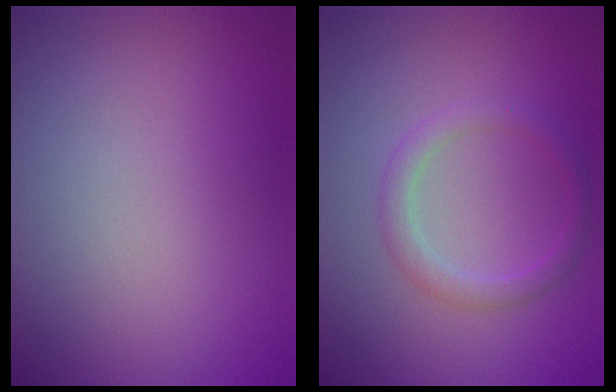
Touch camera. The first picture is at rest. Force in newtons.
{"total": 2.0, "press": 2.0, "slide": 0.1}